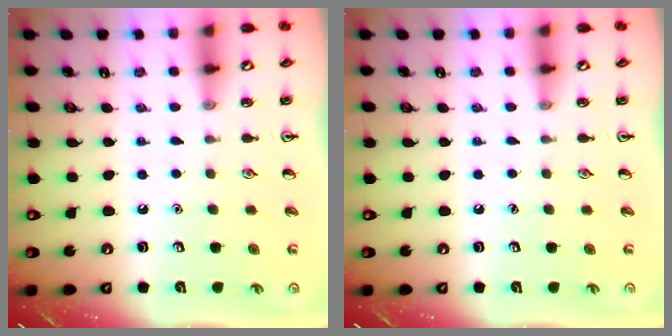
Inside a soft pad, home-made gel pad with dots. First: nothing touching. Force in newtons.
{"total": 0.0}